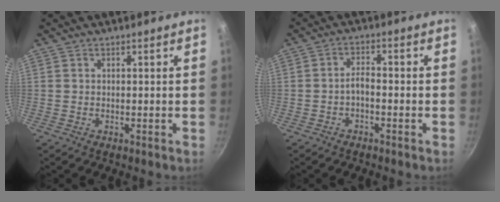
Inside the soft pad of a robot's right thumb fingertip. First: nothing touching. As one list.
[{"total": 2.9, "force": [-1.1, 1.4, 2.3], "torque": [-0.035, 0.018, -0.024]}]